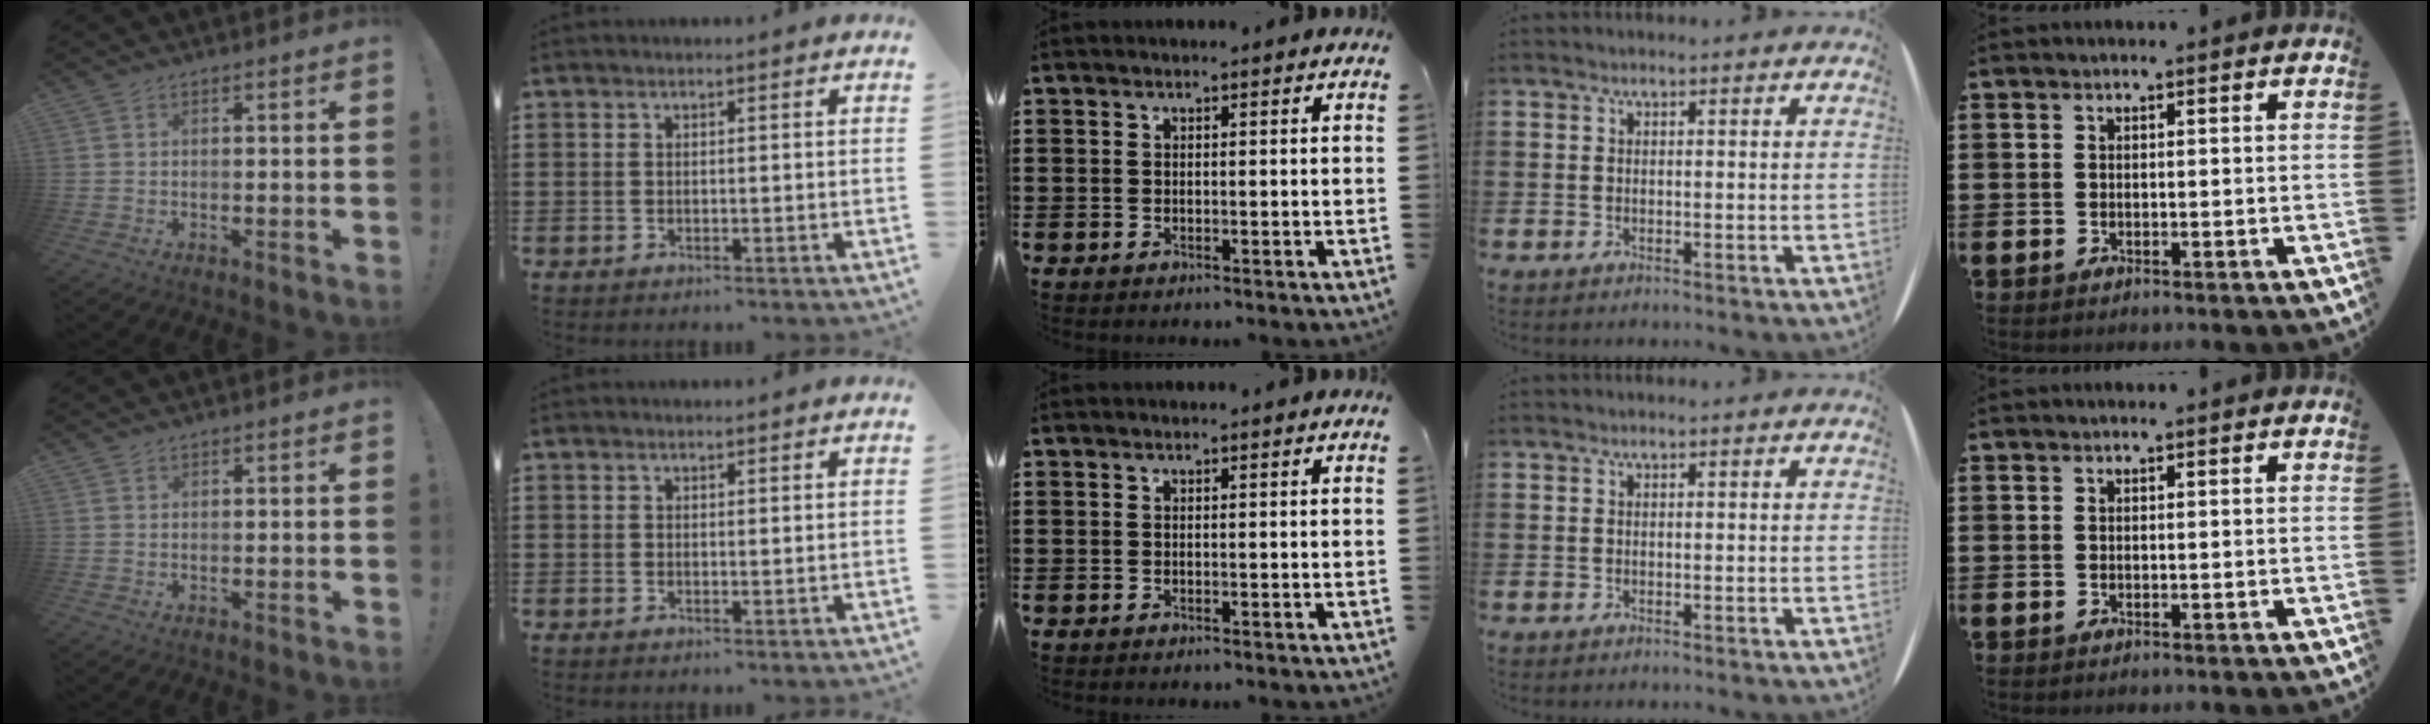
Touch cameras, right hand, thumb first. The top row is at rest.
{"thumb": {"total": 0.5, "force": [0.4, 0.2, -0.1], "torque": [0.000, 0.002, 0.009]}, "index": {"total": 0.5, "force": [0.5, 0.2, 0.1], "torque": [-0.003, 0.002, 0.010]}}